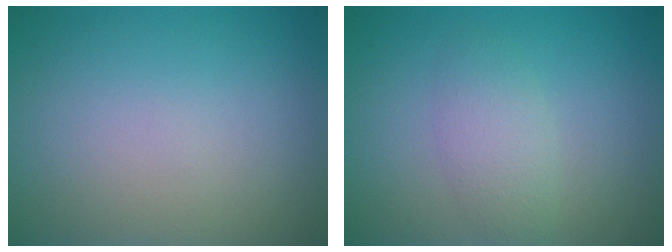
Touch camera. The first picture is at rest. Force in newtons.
{"total": 2.4, "press": 2.4, "slide": 0.2}